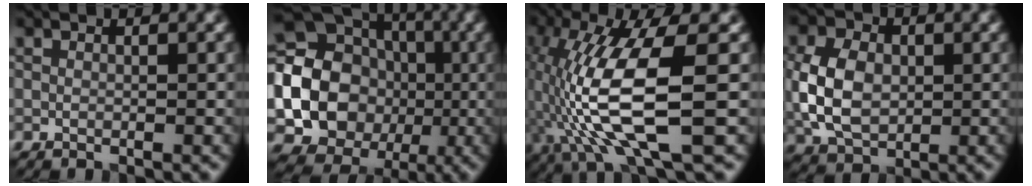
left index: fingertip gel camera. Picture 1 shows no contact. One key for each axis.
{"total": 17.7, "fx": -1.4, "fy": 16.2, "fz": 7.2, "tx": -0.168, "ty": 0.003, "tz": -0.048}
{"total": 11.3, "fx": -1.8, "fy": 2.6, "fz": 10.9, "tx": -0.218, "ty": 0.004, "tz": -0.031}
{"total": 6.5, "fx": 0.1, "fy": 4.7, "fz": 4.5, "tx": -0.100, "ty": 0.004, "tz": -0.003}